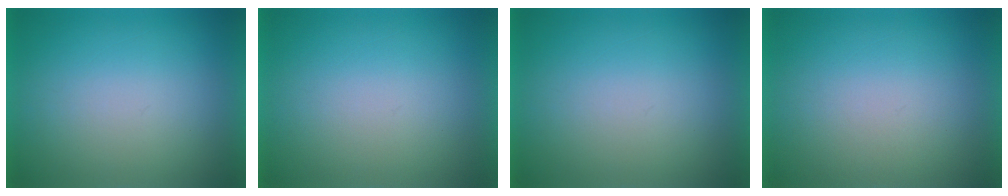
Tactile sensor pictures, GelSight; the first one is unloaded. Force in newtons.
{"total": 0.0}
{"total": 0.0}
{"total": 1.0}